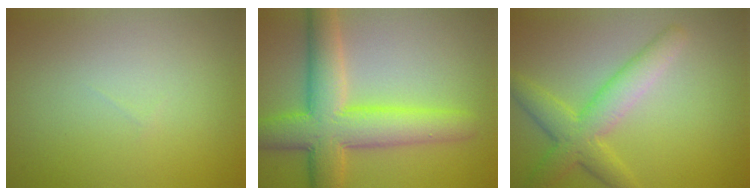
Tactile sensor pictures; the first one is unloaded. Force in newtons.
{"total": 8.2, "press": 8.2, "slide": 0.2}
{"total": 4.7, "press": 4.7, "slide": 0.1}